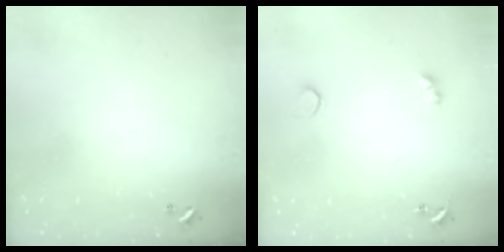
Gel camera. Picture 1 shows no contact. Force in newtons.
{"total": 2.1, "press": 1.9, "slide": 1.0}